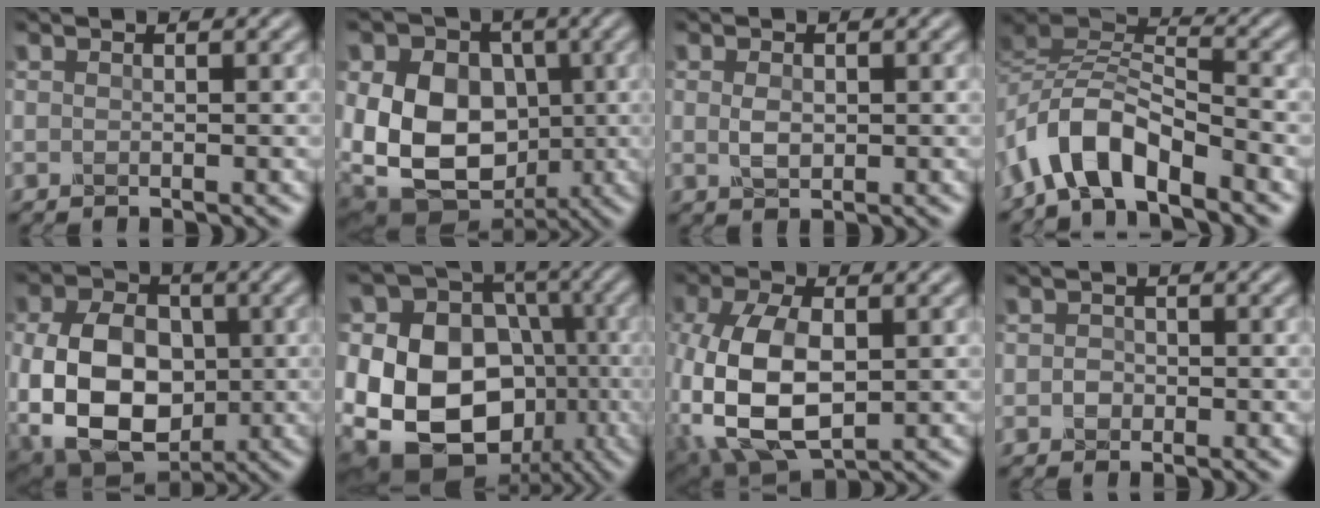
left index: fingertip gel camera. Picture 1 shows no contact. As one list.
[{"total": 14.0, "force": [-0.2, 11.4, 8.1], "torque": [-0.156, 0.006, -0.014]}, {"total": 1.4, "force": [0.2, 1.0, 1.0], "torque": [-0.030, 0.001, 0.004]}, {"total": 6.1, "force": [-4.3, 2.3, 3.6], "torque": [-0.063, 0.005, -0.088]}, {"total": 11.7, "force": [-0.9, 8.5, 8.0], "torque": [-0.170, -0.020, -0.009]}, {"total": 16.8, "force": [-2.5, 13.9, 9.1], "torque": [-0.182, -0.010, -0.049]}, {"total": 11.1, "force": [-1.9, 6.5, 8.7], "torque": [-0.227, -0.017, -0.029]}, {"total": 0.9, "force": [-0.3, 0.8, 0.0], "torque": [-0.006, 0.005, -0.008]}]